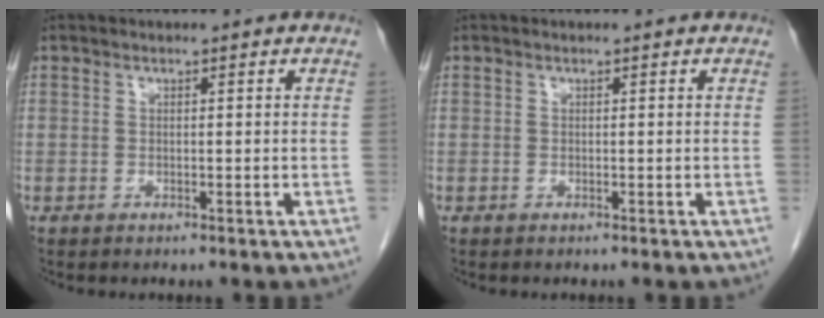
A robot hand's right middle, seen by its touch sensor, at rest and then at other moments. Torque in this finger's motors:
{"motor_torque": [-0.18, -0.35, -0.09, -0.01]}